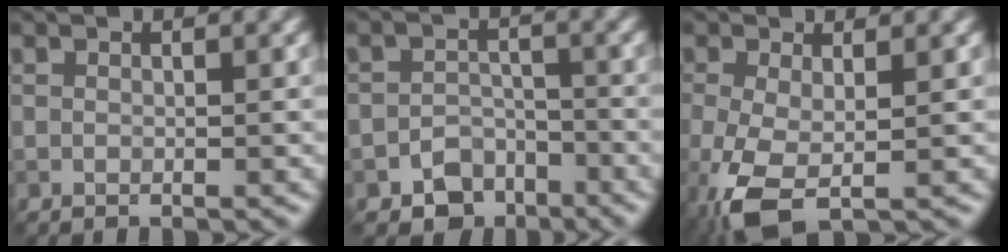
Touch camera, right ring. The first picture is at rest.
{"total": 3.8, "force": [-2.5, 2.6, 1.2], "torque": [-0.006, -0.002, -0.040]}
{"total": 4.9, "force": [-2.0, 2.2, 3.9], "torque": [-0.104, -0.012, -0.045]}